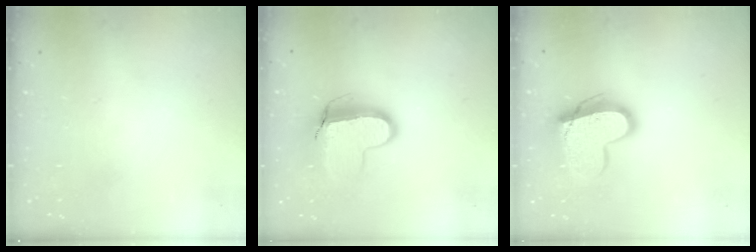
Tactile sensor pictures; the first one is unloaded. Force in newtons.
{"total": 10.5, "press": 10.4, "slide": 0.8}
{"total": 14.0, "press": 14.0, "slide": 0.6}